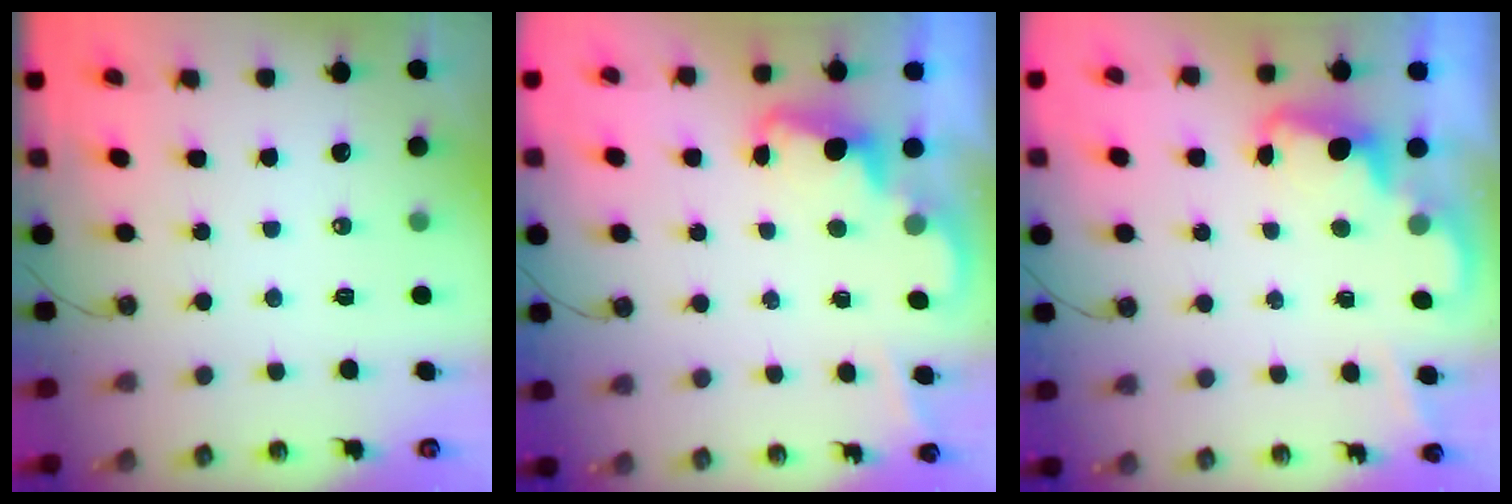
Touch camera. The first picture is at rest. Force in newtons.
{"total": 2.4, "press": 2.4, "slide": 0.5}
{"total": 2.4, "press": 2.3, "slide": 0.6}